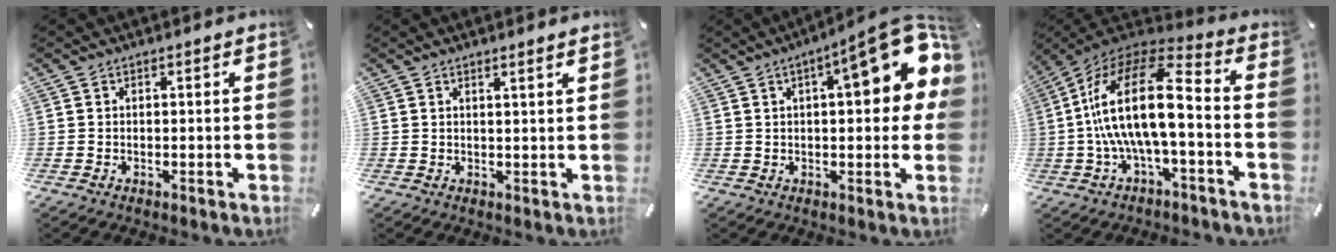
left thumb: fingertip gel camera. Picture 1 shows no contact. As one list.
[{"total": 1.5, "force": [1.2, -0.3, 0.9], "torque": [-0.016, -0.005, 0.021]}, {"total": 18.8, "force": [6.4, 6.3, 16.5], "torque": [-0.210, -0.033, 0.094]}, {"total": 20.4, "force": [-0.8, 8.0, 18.7], "torque": [-0.374, 0.001, -0.017]}]